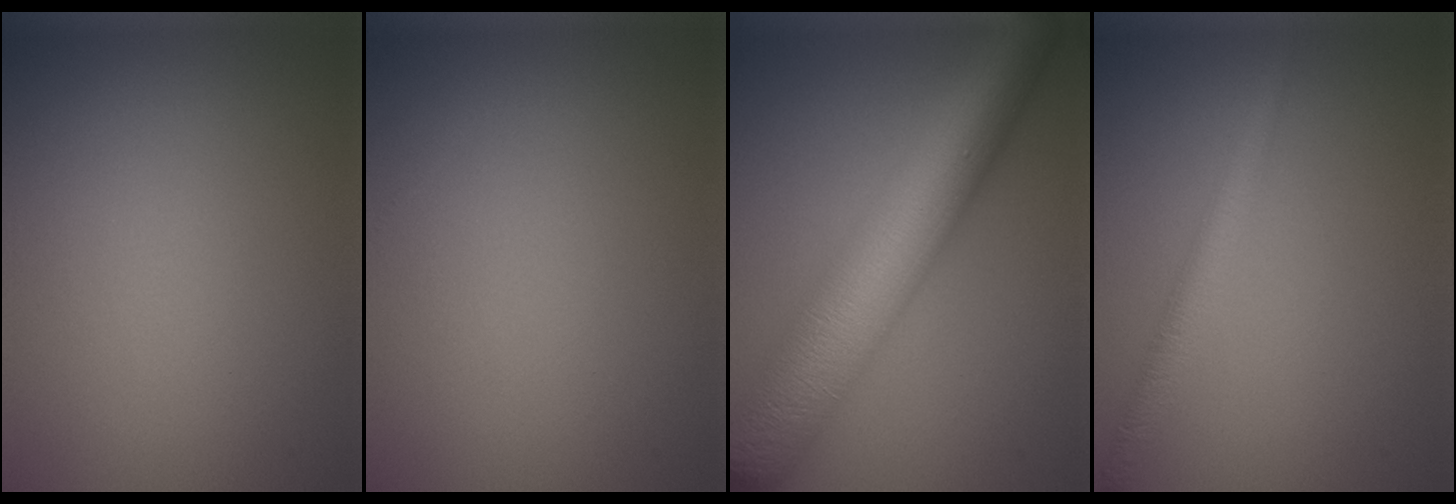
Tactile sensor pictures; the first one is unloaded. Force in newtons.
{"total": 0.0}
{"total": 11.8, "press": 11.7, "slide": 0.2}
{"total": 2.5, "press": 2.5, "slide": 0.1}